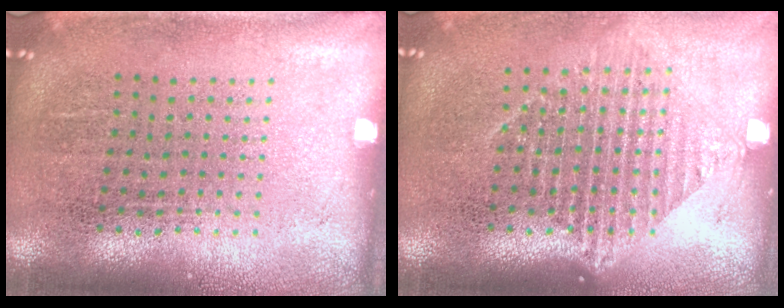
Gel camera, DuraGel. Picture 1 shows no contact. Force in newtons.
{"total": 1.4, "press": 1.2, "slide": 0.7}